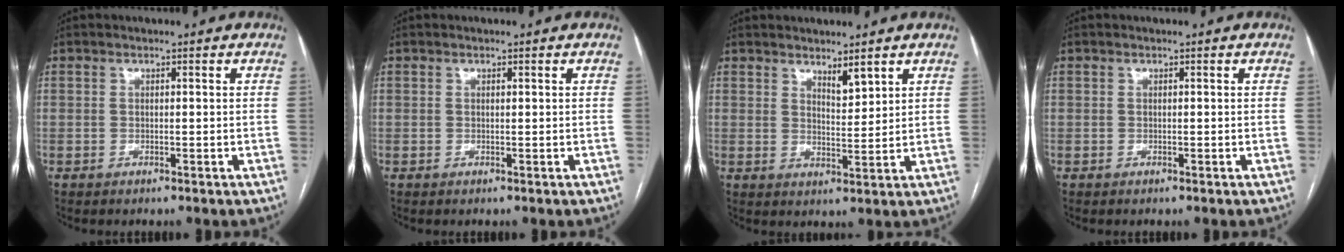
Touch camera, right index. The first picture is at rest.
{"total": 0.0}
{"total": 3.2, "force": [2.6, 0.6, 1.8], "torque": [-0.034, -0.013, 0.049]}
{"total": 0.0}